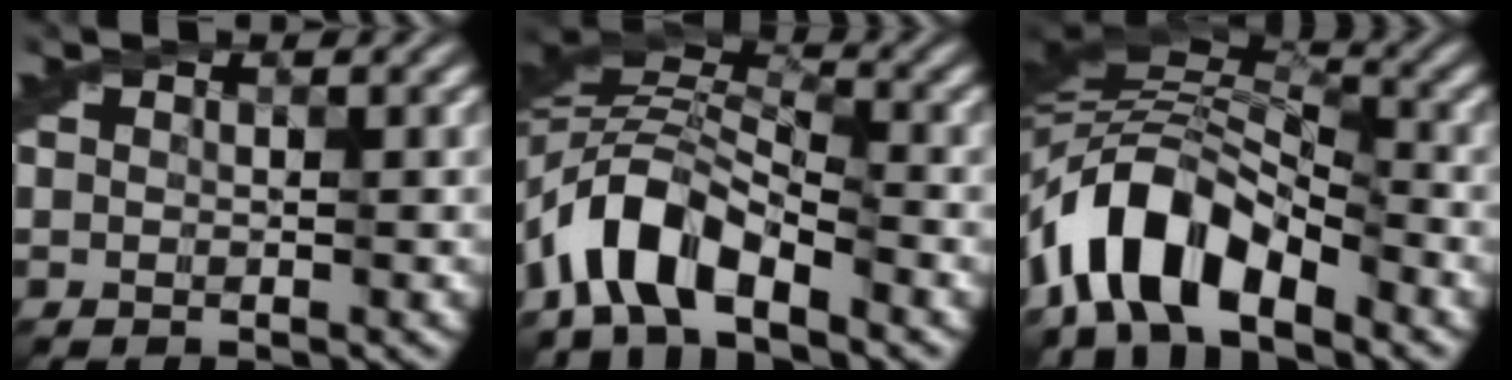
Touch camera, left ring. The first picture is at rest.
{"total": 6.9, "force": [-4.9, 2.3, 4.1], "torque": [-0.066, 0.002, -0.107]}
{"total": 9.6, "force": [-5.9, 3.8, 6.5], "torque": [-0.105, 0.013, -0.122]}